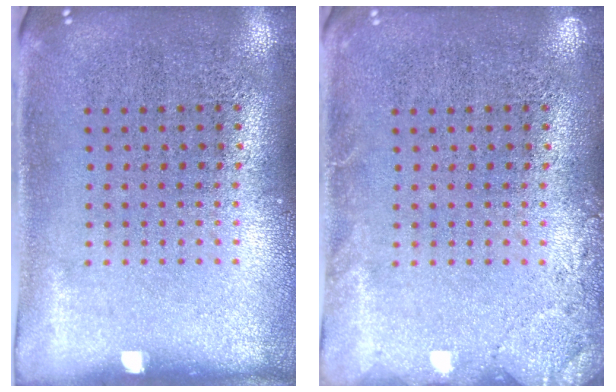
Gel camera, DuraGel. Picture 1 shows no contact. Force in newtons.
{"total": 1.7, "press": 1.7, "slide": 0.3}